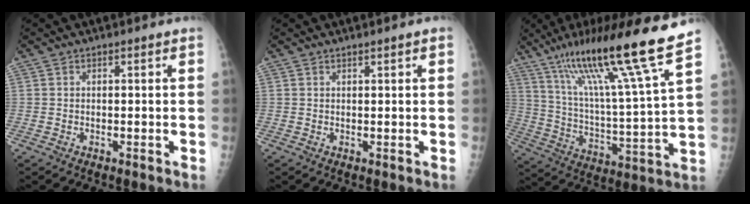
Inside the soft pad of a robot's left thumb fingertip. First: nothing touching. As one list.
[{"total": 1.0, "force": [0.6, 0.0, 0.7], "torque": [-0.011, -0.002, 0.009]}, {"total": 21.5, "force": [15.0, 0.0, 15.4], "torque": [-0.237, -0.065, 0.258]}]